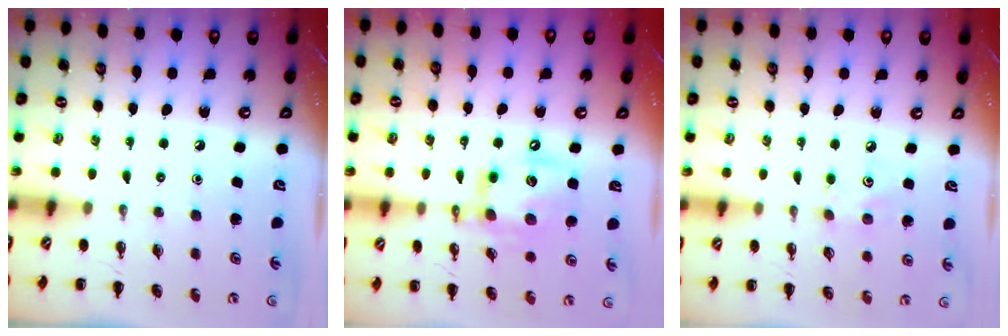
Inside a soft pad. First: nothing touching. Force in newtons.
{"total": 14.2, "press": 14.0, "slide": 2.3}
{"total": 4.1, "press": 4.0, "slide": 1.0}